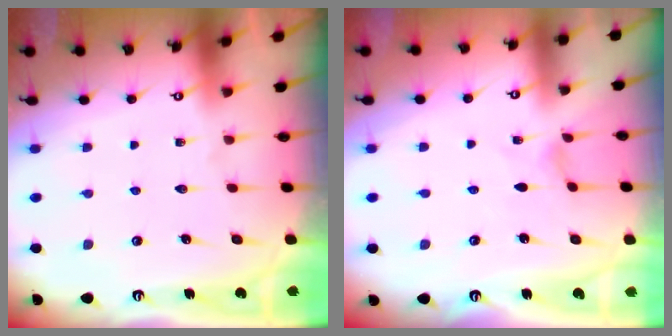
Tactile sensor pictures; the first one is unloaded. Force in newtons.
{"total": 0.0}